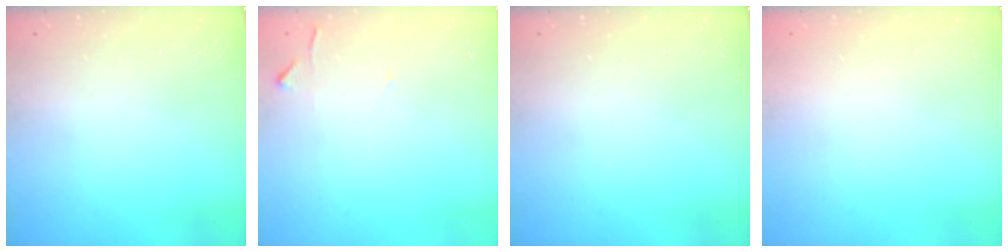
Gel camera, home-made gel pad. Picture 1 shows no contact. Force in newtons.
{"total": 4.7, "press": 4.6, "slide": 0.6}
{"total": 0.0}
{"total": 1.6, "press": 1.6, "slide": 0.1}